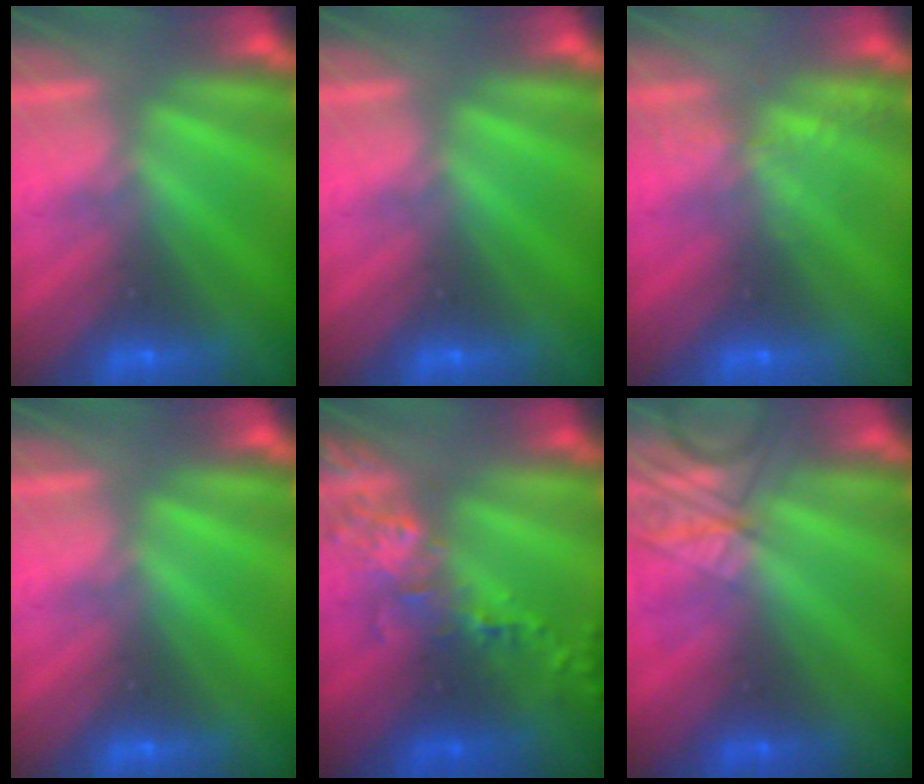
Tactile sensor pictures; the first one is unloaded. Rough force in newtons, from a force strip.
{"total": 0.0}
{"total": 2.2}
{"total": 0.0}
{"total": 5.5}
{"total": 2.3}